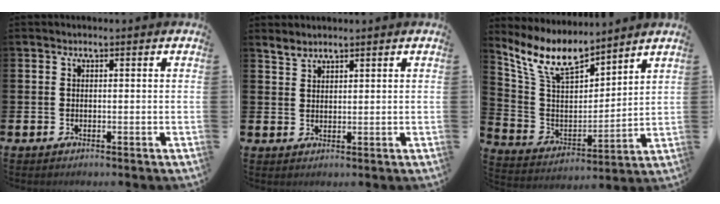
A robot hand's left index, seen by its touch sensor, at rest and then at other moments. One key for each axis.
{"total": 2.1, "fx": 2.0, "fy": 0.5, "fz": 0.2, "tx": -0.004, "ty": -0.005, "tz": 0.037}
{"total": 10.1, "fx": 8.5, "fy": 3.3, "fz": 4.3, "tx": -0.128, "ty": -0.046, "tz": 0.154}